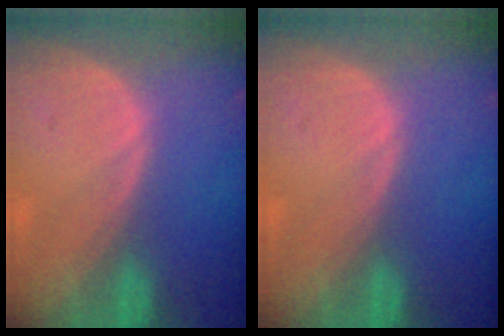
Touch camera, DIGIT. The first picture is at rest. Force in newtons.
{"total": 0.0}